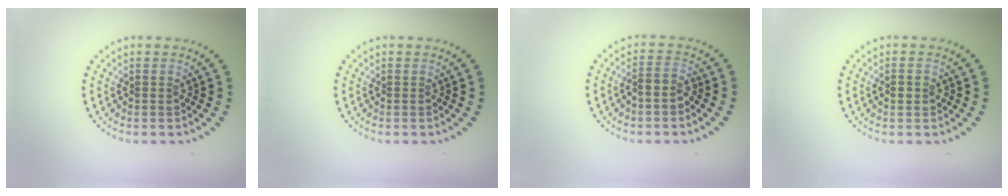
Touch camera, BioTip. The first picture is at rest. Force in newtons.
{"total": 0.0}
{"total": 1.8, "press": 1.6, "slide": 0.9}
{"total": 1.5, "press": 1.5, "slide": 0.2}